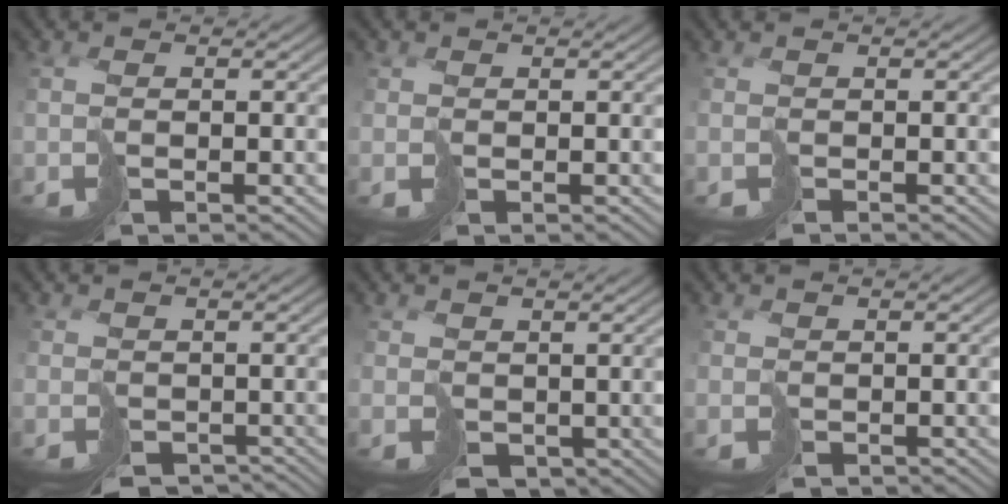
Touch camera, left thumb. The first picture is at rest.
{"total": 0.7, "force": [0.2, 0.5, -0.5], "torque": [0.014, 0.002, 0.006]}
{"total": 1.2, "force": [-1.0, 0.0, -0.8], "torque": [0.019, -0.002, -0.014]}
{"total": 3.5, "force": [-2.6, 2.2, 0.9], "torque": [-0.006, -0.015, -0.026]}
{"total": 2.1, "force": [0.6, 2.0, 0.4], "torque": [-0.021, -0.010, 0.016]}
{"total": 0.7, "force": [-0.1, 0.6, -0.5], "torque": [0.011, -0.004, 0.004]}